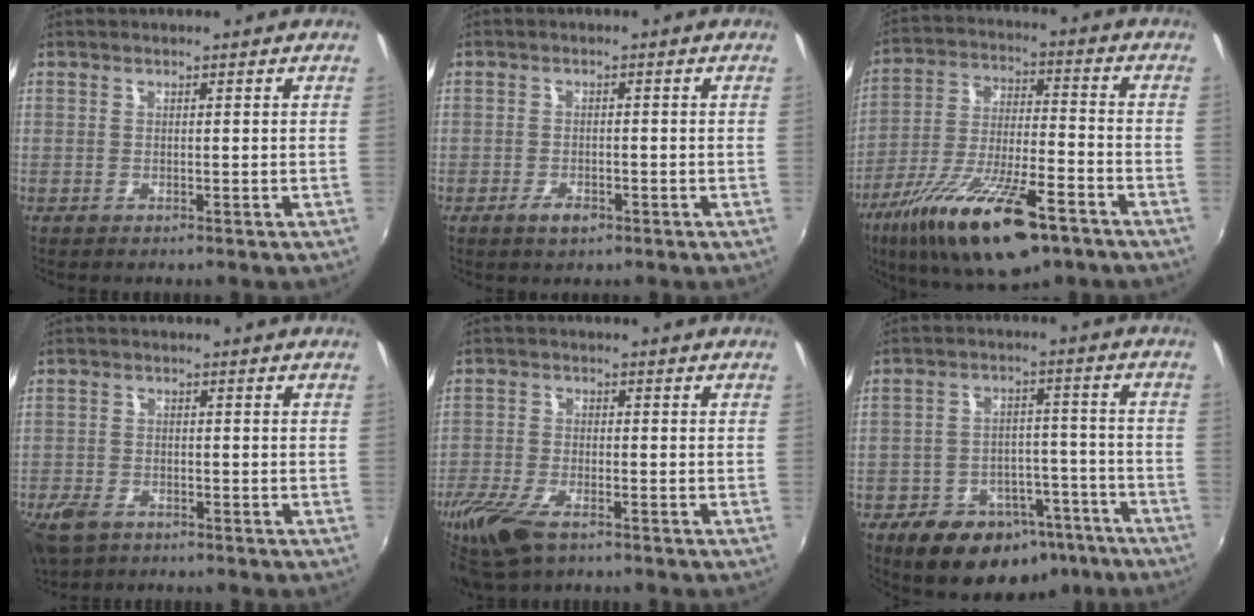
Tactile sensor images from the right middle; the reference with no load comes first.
{"total": 2.8, "force": [-1.7, 1.5, 1.6], "torque": [-0.035, -0.005, -0.032]}
{"total": 20.5, "force": [-12.6, 6.4, 14.9], "torque": [-0.280, -0.045, -0.215]}
{"total": 6.9, "force": [-4.6, 3.9, 3.4], "torque": [-0.096, -0.017, -0.089]}
{"total": 11.6, "force": [-7.7, 4.8, 7.2], "torque": [-0.181, -0.040, -0.148]}
{"total": 16.9, "force": [-11.2, 10.0, 7.6], "torque": [-0.147, 0.026, -0.141]}